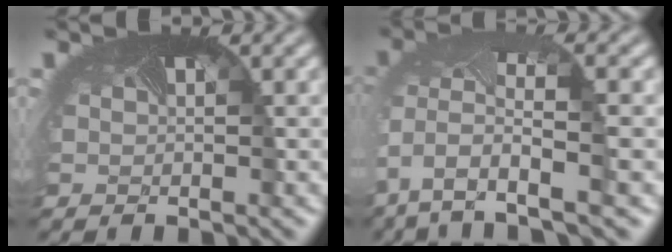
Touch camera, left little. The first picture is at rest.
{"total": 8.1, "force": [-3.1, 3.4, 6.7], "torque": [-0.160, -0.025, -0.051]}